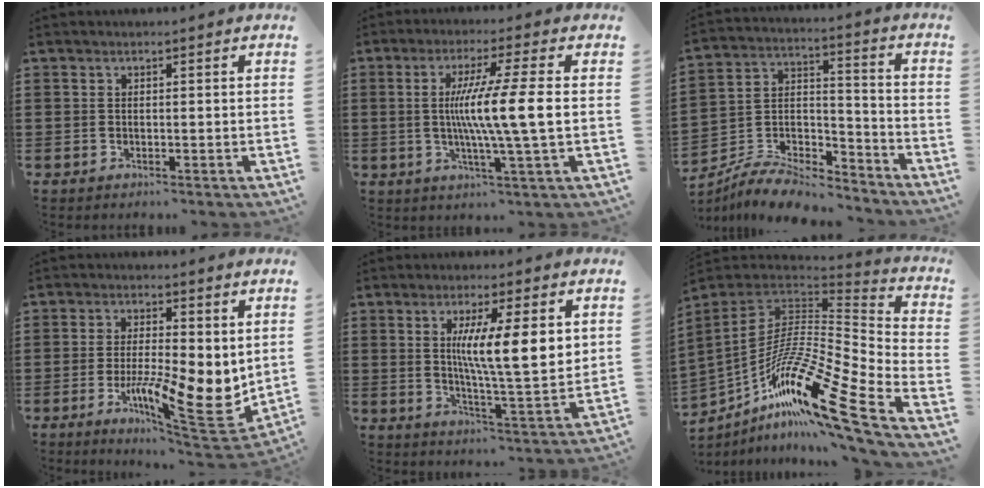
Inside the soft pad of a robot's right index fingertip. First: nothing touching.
{"total": 10.0, "force": [0.1, -0.4, 10.0], "torque": [-0.179, -0.007, -0.004]}
{"total": 8.1, "force": [-7.7, 1.7, 2.0], "torque": [-0.036, 0.015, -0.151]}
{"total": 11.0, "force": [-2.5, 3.8, 10.0], "torque": [-0.137, -0.014, -0.038]}
{"total": 9.9, "force": [2.9, 1.5, 9.3], "torque": [-0.167, -0.009, 0.043]}
{"total": 18.3, "force": [-10.8, 3.1, 14.5], "torque": [-0.302, 0.001, -0.208]}